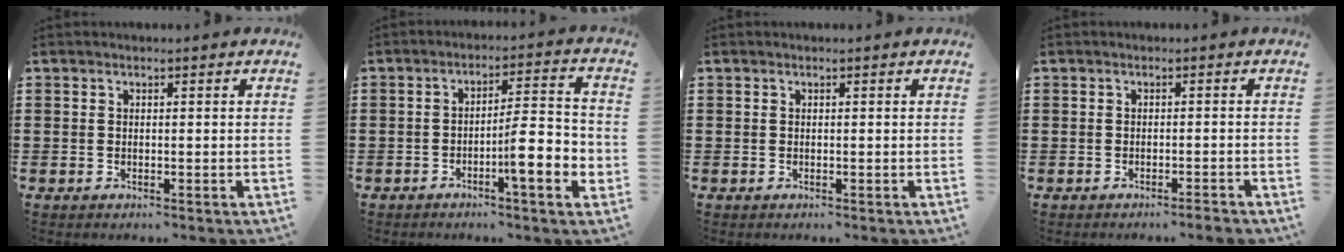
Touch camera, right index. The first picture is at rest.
{"total": 8.7, "force": [-3.0, 1.5, 8.0], "torque": [-0.113, -0.005, -0.052]}
{"total": 0.0}
{"total": 1.4, "force": [-1.2, -0.1, 0.7], "torque": [-0.013, -0.001, -0.023]}